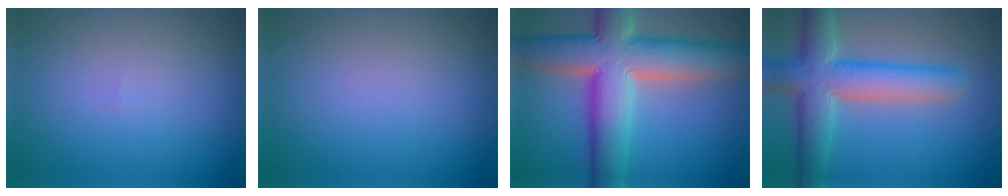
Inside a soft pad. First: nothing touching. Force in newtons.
{"total": 0.0}
{"total": 12.0, "press": 12.0, "slide": 1.1}
{"total": 7.5, "press": 7.5, "slide": 0.2}